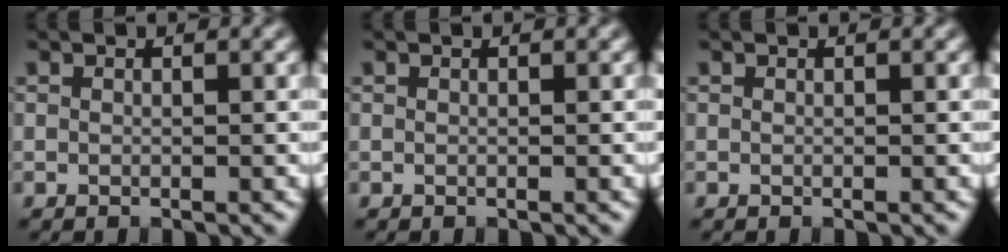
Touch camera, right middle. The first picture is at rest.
{"total": 0.0}
{"total": 0.0}